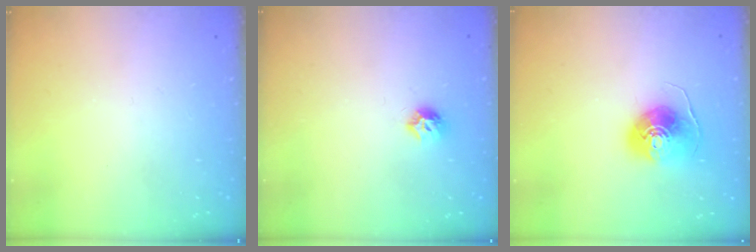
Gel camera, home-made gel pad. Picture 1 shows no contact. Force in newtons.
{"total": 6.3, "press": 6.3, "slide": 0.1}
{"total": 8.3, "press": 8.3, "slide": 0.6}